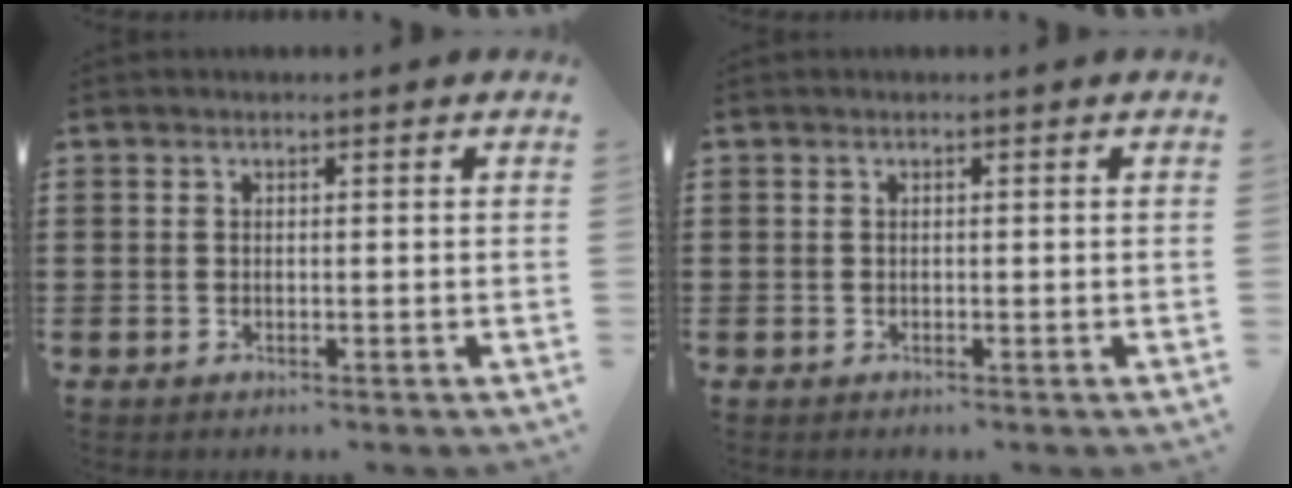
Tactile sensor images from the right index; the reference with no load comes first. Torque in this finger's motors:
{"motor_torque": [-0.22, 0.24, 0.00, 0.00]}